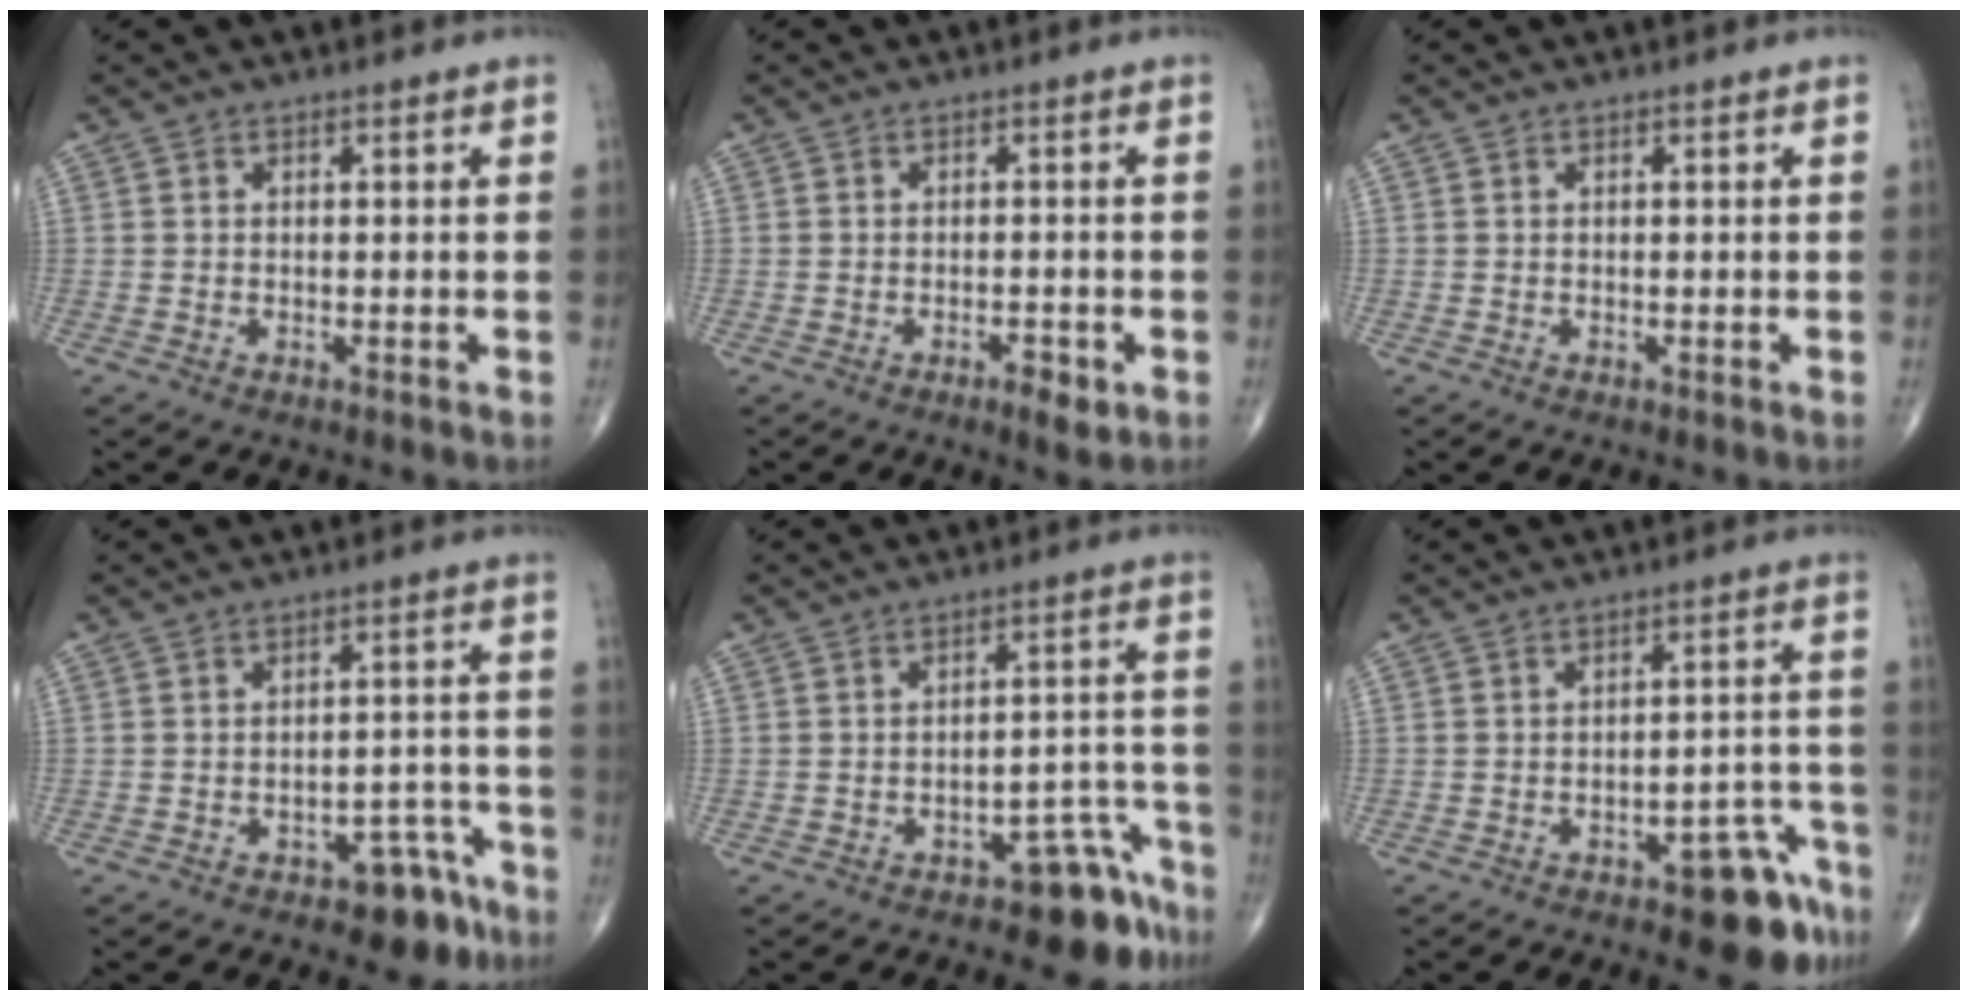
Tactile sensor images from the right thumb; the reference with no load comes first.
{"total": 3.0, "force": [-1.5, 1.1, 2.4], "torque": [-0.037, 0.002, -0.021]}
{"total": 0.0}
{"total": 7.5, "force": [-4.9, 3.7, 4.3], "torque": [-0.025, 0.043, -0.061]}
{"total": 8.0, "force": [-6.0, 3.3, 4.1], "torque": [-0.014, 0.073, -0.081]}
{"total": 9.5, "force": [-5.9, 3.3, 6.6], "torque": [-0.053, 0.045, -0.072]}